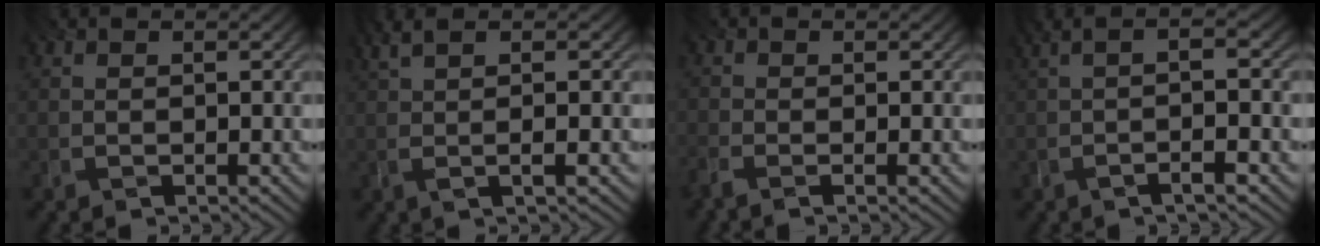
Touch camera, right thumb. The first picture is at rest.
{"total": 3.7, "force": [0.5, 0.4, 3.7], "torque": [-0.063, 0.016, -0.002]}
{"total": 1.8, "force": [-1.5, 0.6, 0.9], "torque": [-0.026, -0.003, -0.038]}
{"total": 4.6, "force": [-1.5, 0.4, 4.4], "torque": [-0.066, 0.012, -0.037]}